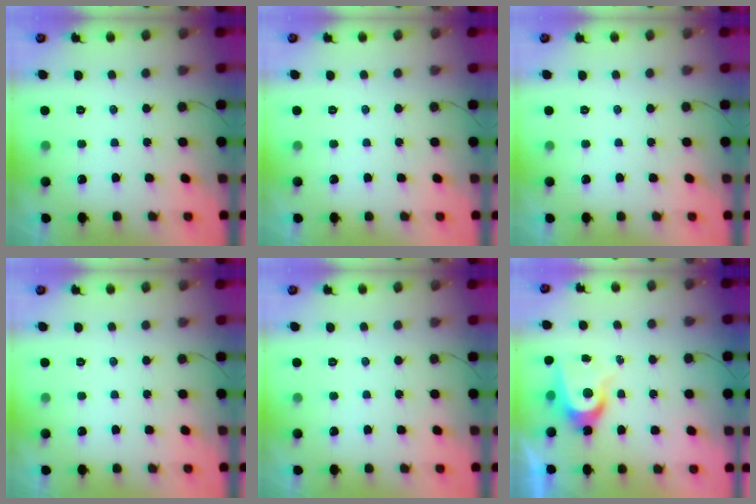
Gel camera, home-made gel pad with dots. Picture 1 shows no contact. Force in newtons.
{"total": 0.0}
{"total": 0.0}
{"total": 0.0}
{"total": 0.0}
{"total": 7.0, "press": 7.0, "slide": 0.2}